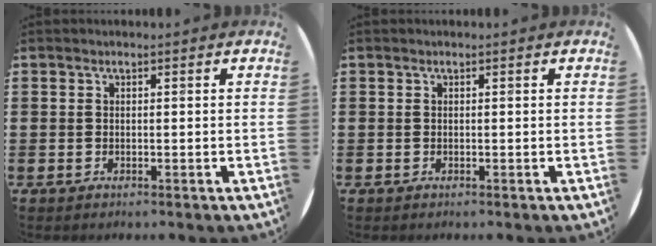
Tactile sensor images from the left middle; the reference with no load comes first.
{"total": 0.0}